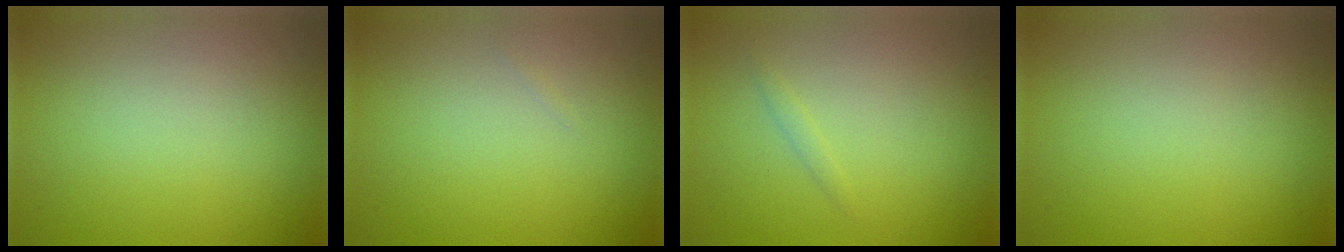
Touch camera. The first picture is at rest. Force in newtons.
{"total": 0.0}
{"total": 0.7, "press": 0.7, "slide": 0.0}
{"total": 0.0}